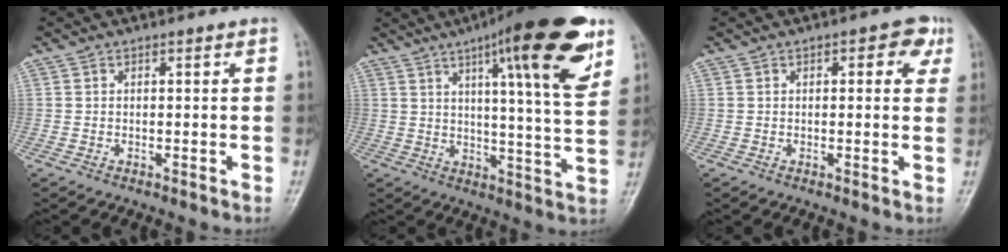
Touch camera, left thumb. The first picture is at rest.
{"total": 19.7, "force": [10.3, 3.5, 16.5], "torque": [-0.208, -0.039, 0.142]}
{"total": 4.6, "force": [1.7, 2.4, 3.5], "torque": [-0.015, 0.001, 0.010]}